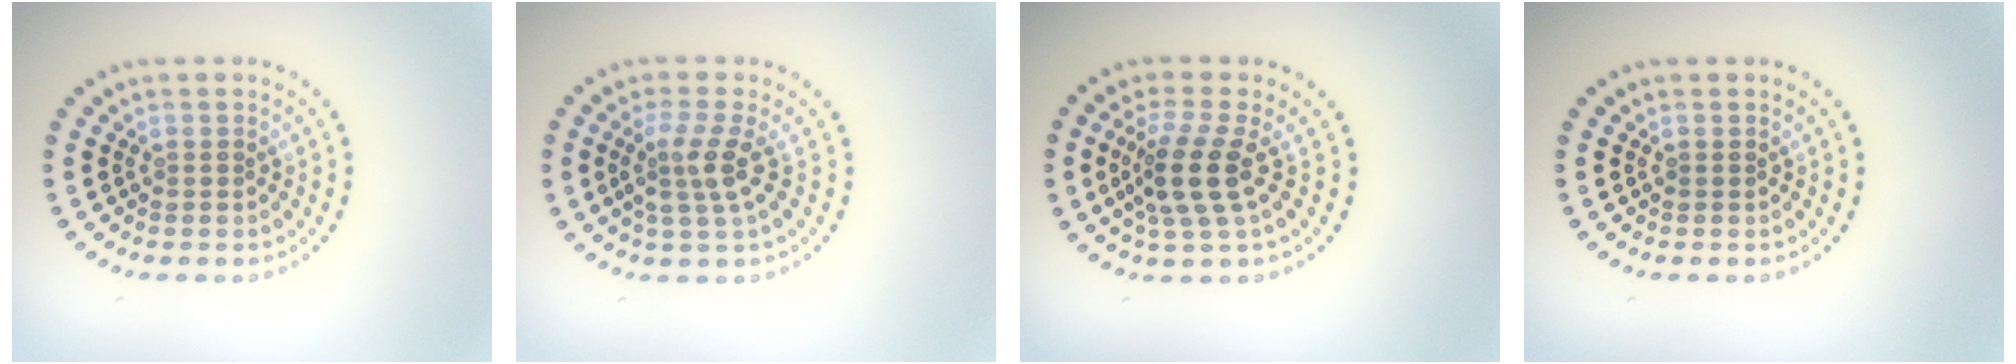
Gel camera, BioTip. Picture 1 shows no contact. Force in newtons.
{"total": 3.0, "press": 2.3, "slide": 1.9}
{"total": 4.0, "press": 3.1, "slide": 2.6}
{"total": 0.0}